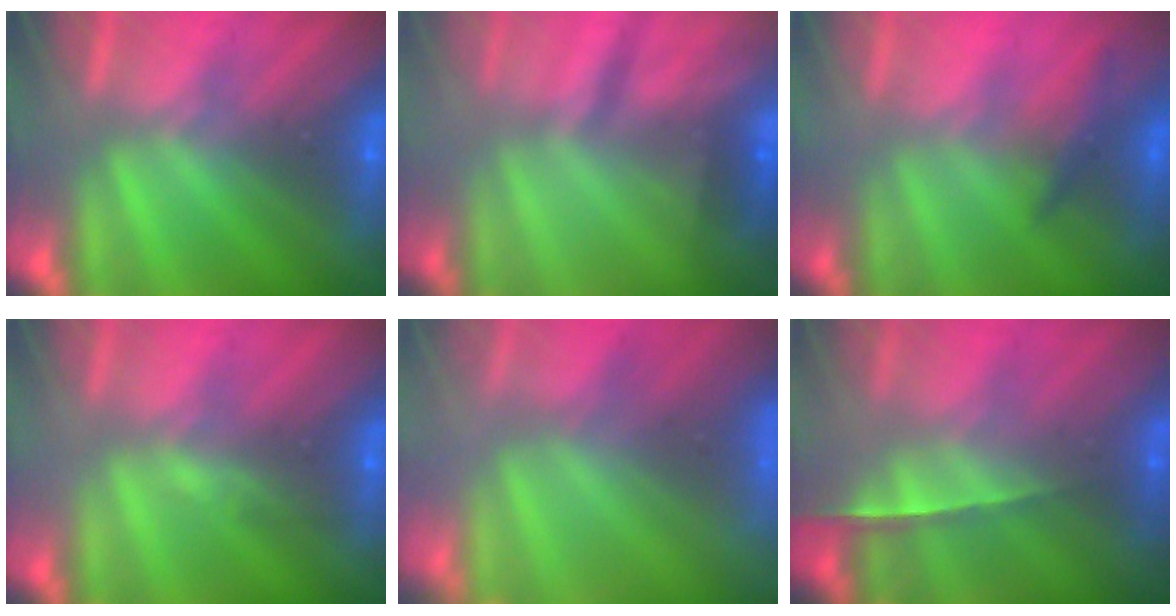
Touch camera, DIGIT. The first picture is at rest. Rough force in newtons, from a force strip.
{"total": 2.3}
{"total": 1.8}
{"total": 2.6}
{"total": 7.5}
{"total": 1.6}